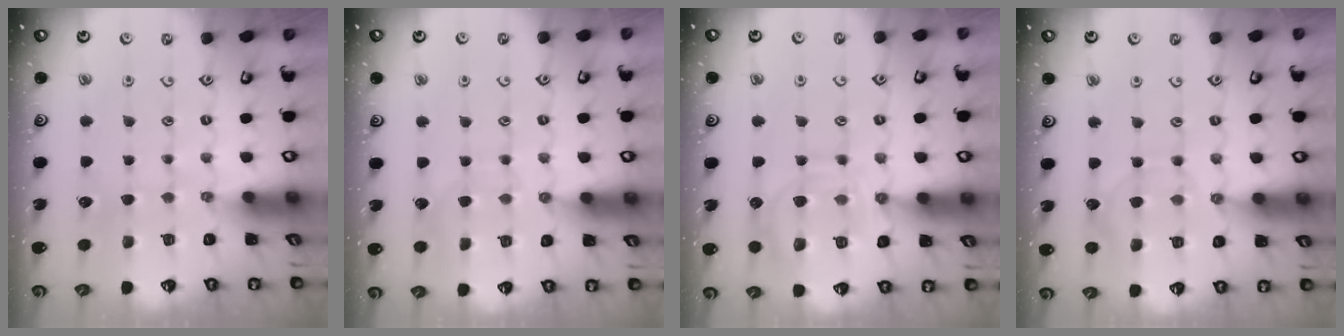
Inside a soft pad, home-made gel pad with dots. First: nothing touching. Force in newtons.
{"total": 4.4, "press": 4.4, "slide": 0.4}
{"total": 13.2, "press": 13.2, "slide": 1.3}
{"total": 7.0, "press": 6.9, "slide": 0.7}